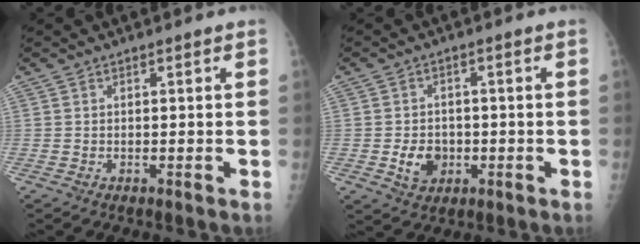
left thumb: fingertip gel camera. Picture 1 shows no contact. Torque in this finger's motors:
{"motor_torque": [0.69, 0.73, 0.57, 0.37, 0.00]}